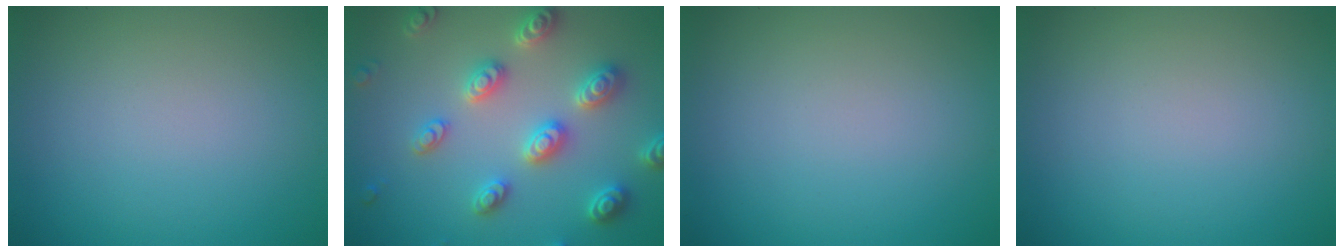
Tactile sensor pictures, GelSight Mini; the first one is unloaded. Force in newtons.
{"total": 5.3, "press": 5.1, "slide": 1.2}
{"total": 0.0}
{"total": 0.0}